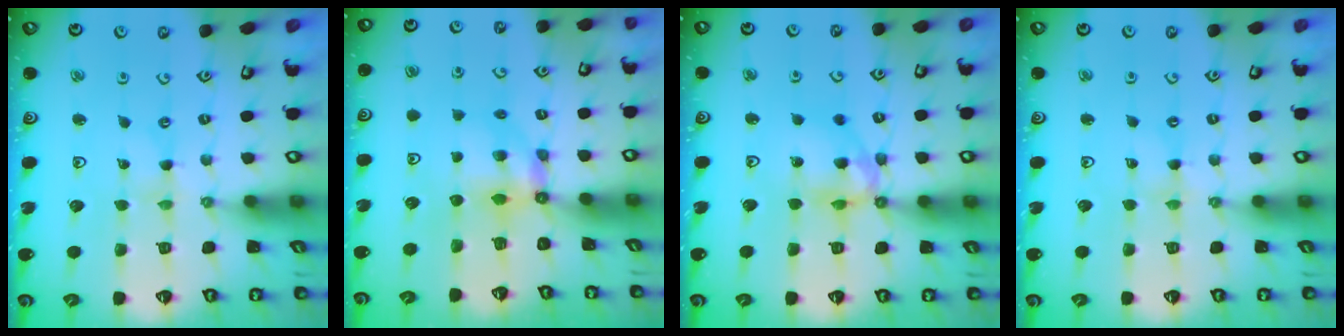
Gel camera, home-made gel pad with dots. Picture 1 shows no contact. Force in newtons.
{"total": 5.6, "press": 5.6, "slide": 0.4}
{"total": 11.9, "press": 11.6, "slide": 2.6}
{"total": 0.0}